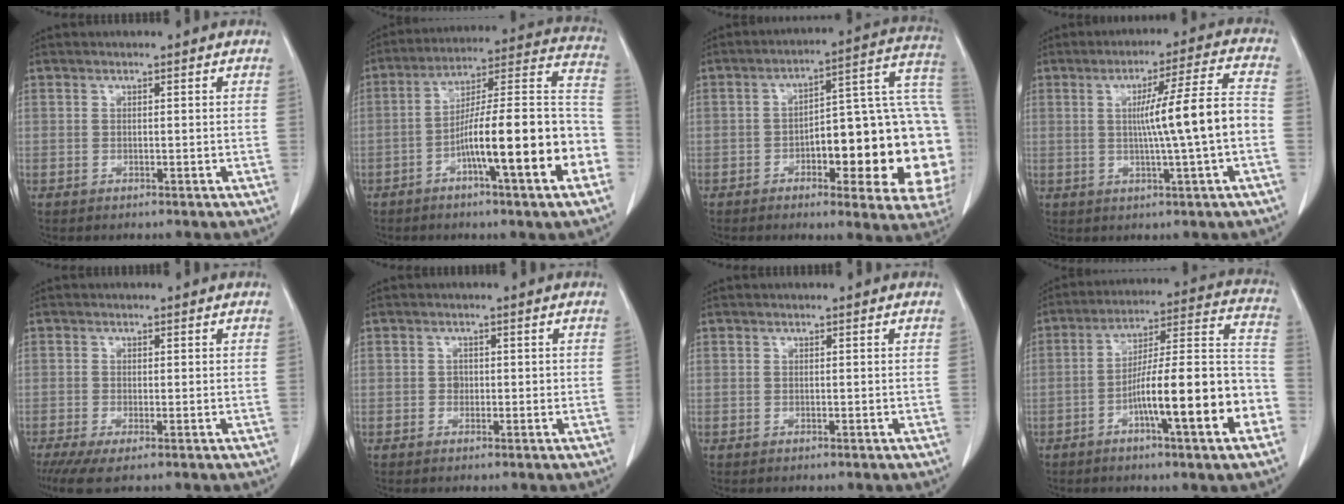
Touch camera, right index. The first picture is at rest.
{"total": 19.9, "force": [-6.7, 1.6, 18.7], "torque": [-0.225, 0.024, -0.102]}
{"total": 24.1, "force": [-4.2, 6.3, 22.8], "torque": [-0.215, 0.036, -0.044]}
{"total": 10.8, "force": [-0.7, -1.0, 10.8], "torque": [-0.165, 0.008, -0.010]}
{"total": 3.3, "force": [-1.6, 0.9, 2.7], "torque": [-0.049, -0.010, -0.028]}
{"total": 1.3, "force": [-0.1, 1.1, 0.6], "torque": [-0.008, 0.003, -0.001]}
{"total": 0.0}
{"total": 18.3, "force": [-6.5, 1.6, 17.1], "torque": [-0.224, 0.022, -0.097]}